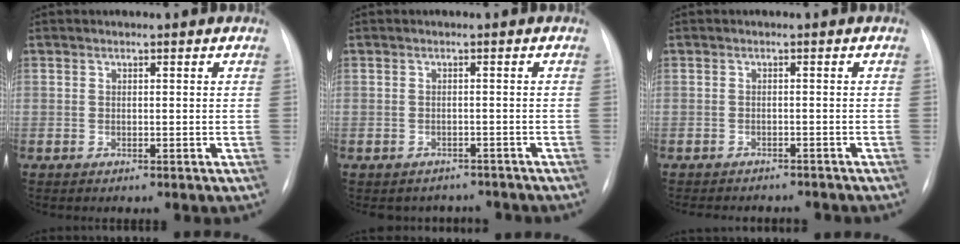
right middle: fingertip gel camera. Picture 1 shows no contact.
{"total": 4.5, "force": [-4.0, 2.1, -0.2], "torque": [0.005, 0.014, -0.045]}
{"total": 8.5, "force": [-7.7, 2.6, 2.5], "torque": [-0.036, 0.001, -0.090]}